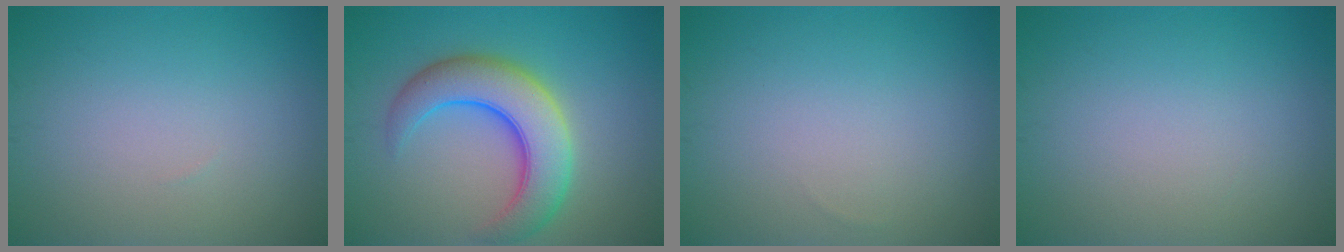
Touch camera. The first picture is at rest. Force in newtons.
{"total": 7.5, "press": 7.5, "slide": 0.3}
{"total": 0.0}
{"total": 0.0}